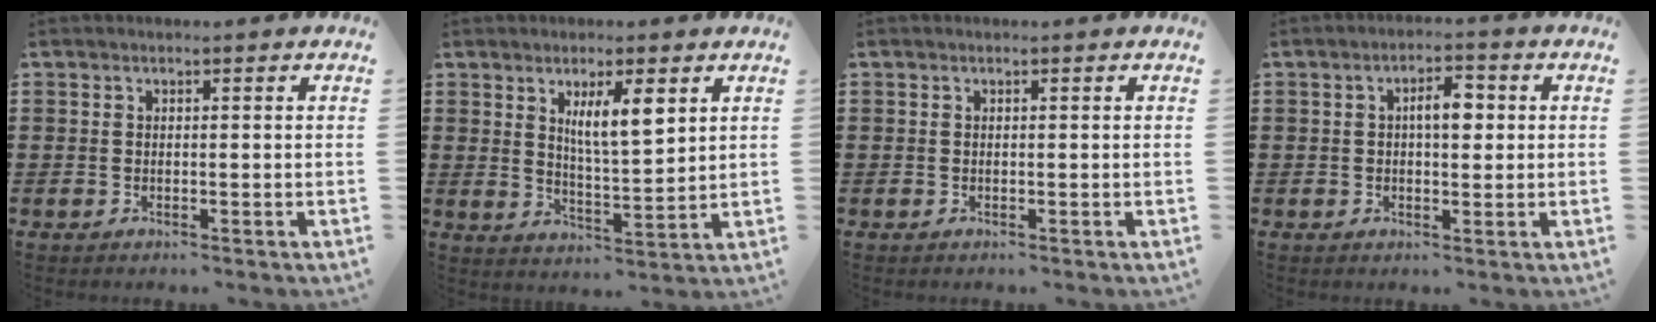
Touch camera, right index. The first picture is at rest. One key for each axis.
{"total": 6.3, "fx": 3.0, "fy": 1.7, "fz": 5.3, "tx": -0.103, "ty": 0.003, "tz": 0.048}
{"total": 0.0}
{"total": 4.4, "fx": 0.5, "fy": 1.8, "fz": 3.9, "tx": -0.061, "ty": 0.003, "tz": 0.002}